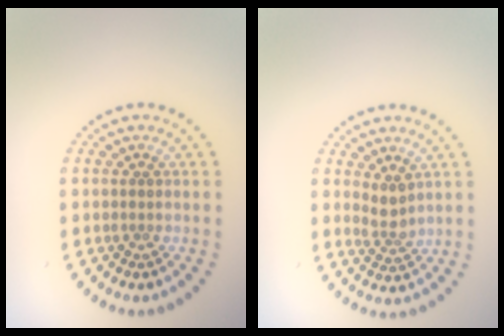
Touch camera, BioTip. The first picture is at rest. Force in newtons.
{"total": 1.9, "press": 1.4, "slide": 1.3}